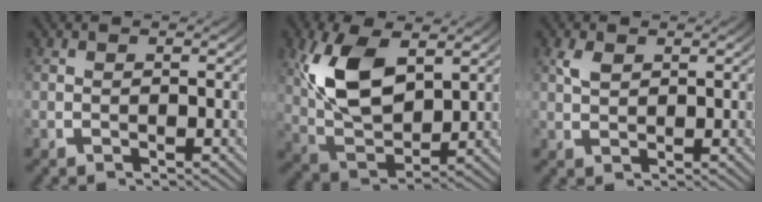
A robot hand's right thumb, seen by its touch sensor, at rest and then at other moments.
{"total": 9.8, "force": [1.6, 5.9, 7.6], "torque": [-0.180, -0.023, 0.042]}
{"total": 1.6, "force": [1.0, 0.8, 0.9], "torque": [-0.018, 0.002, 0.025]}